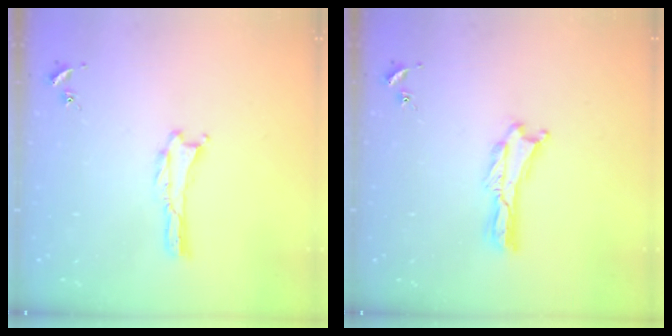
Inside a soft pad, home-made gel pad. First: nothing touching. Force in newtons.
{"total": 0.7, "press": 0.7, "slide": 0.2}